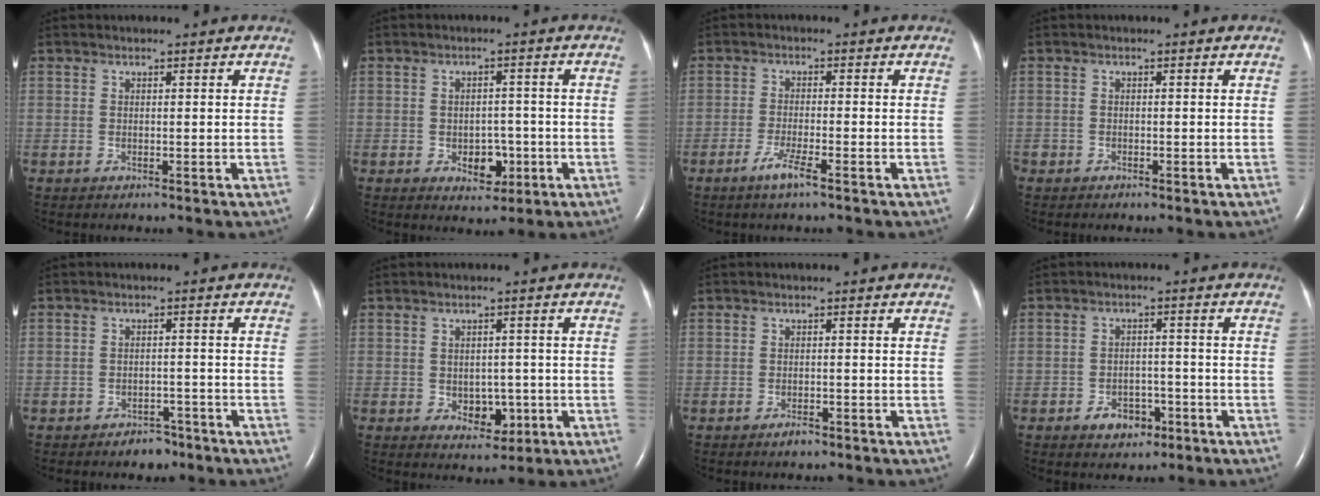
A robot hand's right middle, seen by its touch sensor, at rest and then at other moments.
{"total": 4.4, "force": [-1.5, 2.9, 2.9], "torque": [-0.036, 0.007, -0.012]}
{"total": 3.5, "force": [-2.3, -0.1, 2.7], "torque": [-0.063, -0.008, -0.045]}
{"total": 0.8, "force": [-0.6, 0.5, 0.1], "torque": [-0.008, 0.002, -0.012]}
{"total": 3.0, "force": [-2.2, 1.8, 0.8], "torque": [-0.015, 0.008, -0.026]}
{"total": 4.2, "force": [-1.0, 3.0, 2.8], "torque": [-0.034, 0.004, -0.003]}
{"total": 1.4, "force": [-1.1, 0.5, 0.7], "torque": [-0.016, -0.001, -0.015]}
{"total": 4.3, "force": [-2.4, 2.9, 2.1], "torque": [-0.031, 0.007, -0.031]}